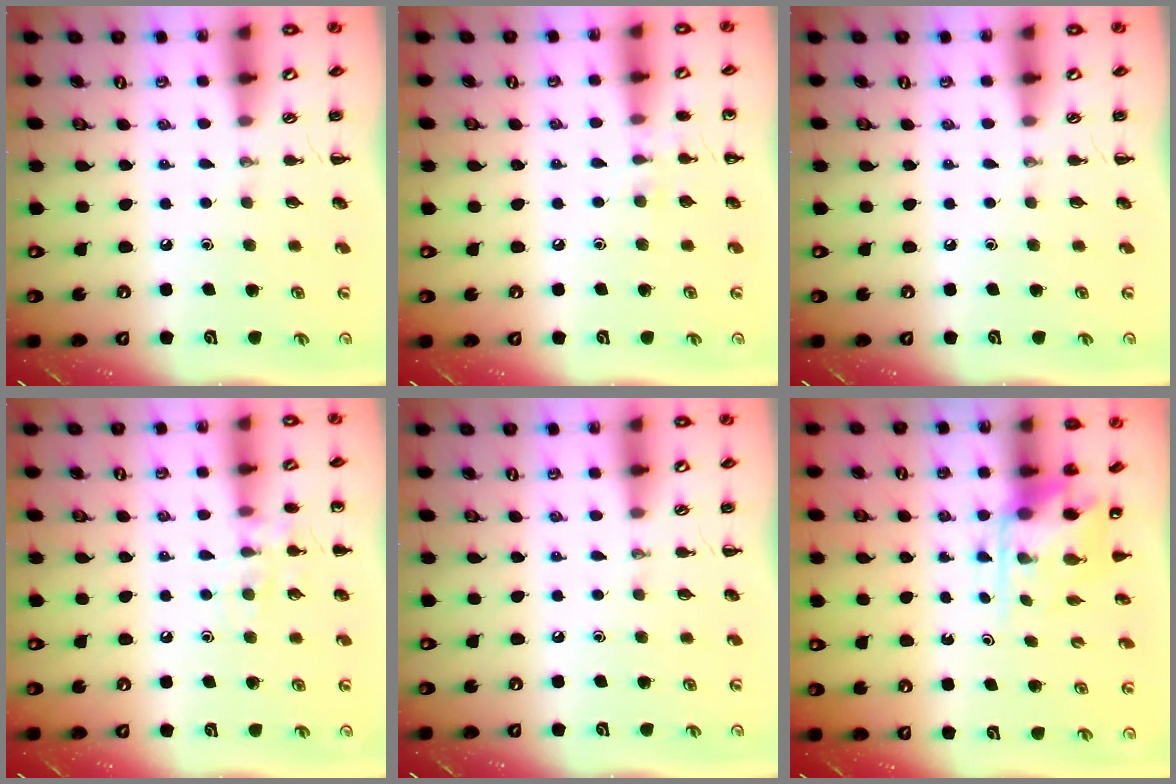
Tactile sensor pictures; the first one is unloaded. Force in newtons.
{"total": 5.8, "press": 5.5, "slide": 1.7}
{"total": 0.0}
{"total": 8.0, "press": 7.9, "slide": 1.2}
{"total": 0.0}
{"total": 5.0, "press": 4.9, "slide": 0.8}